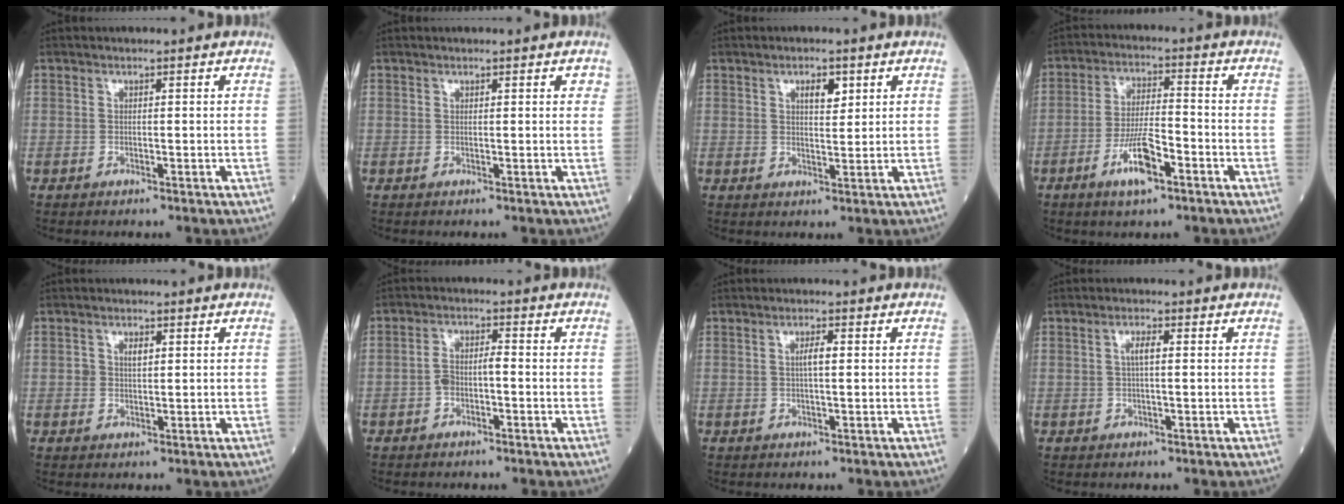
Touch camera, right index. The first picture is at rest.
{"total": 0.9, "force": [0.5, 0.3, 0.7], "torque": [-0.007, 0.001, 0.003]}
{"total": 3.3, "force": [1.6, 1.3, 2.6], "torque": [-0.041, 0.000, 0.026]}
{"total": 7.7, "force": [-4.0, 1.6, 6.4], "torque": [-0.120, -0.002, -0.071]}
{"total": 1.9, "force": [0.5, 1.2, 1.4], "torque": [-0.027, 0.004, 0.009]}
{"total": 3.3, "force": [-1.1, 1.5, 2.7], "torque": [-0.051, 0.017, -0.020]}
{"total": 2.0, "force": [0.2, 0.3, 1.9], "torque": [-0.037, 0.003, 0.003]}
{"total": 2.1, "force": [0.3, 0.4, 2.0], "torque": [-0.041, 0.003, 0.004]}